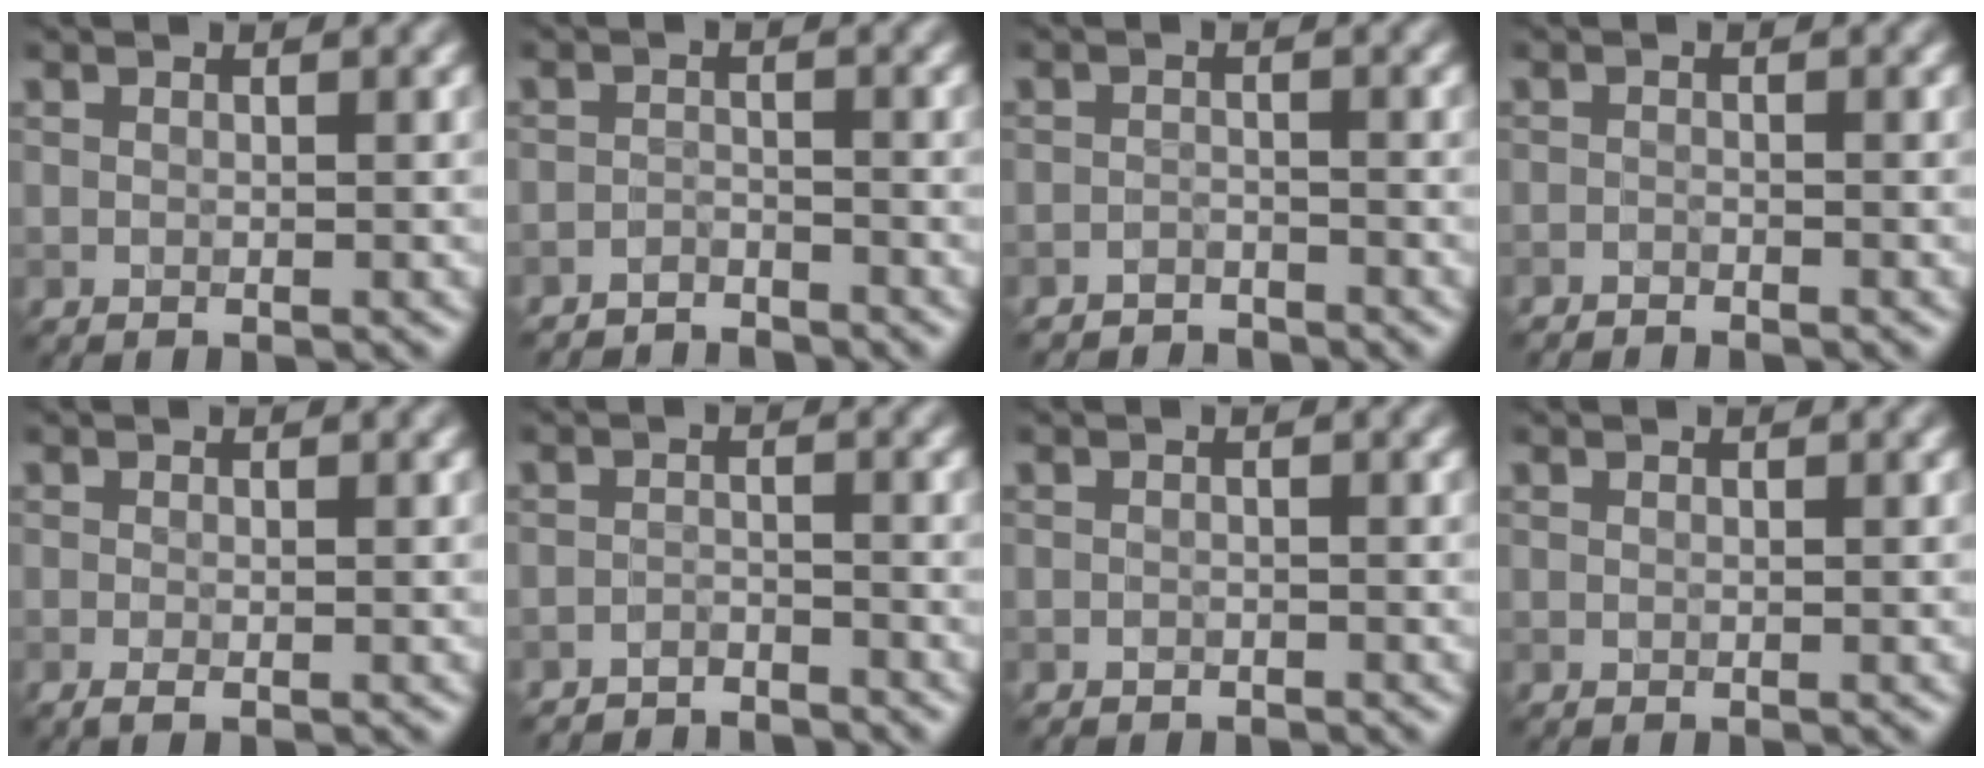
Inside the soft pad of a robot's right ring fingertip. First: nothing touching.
{"total": 2.7, "force": [-2.7, 0.5, 0.3], "torque": [-0.001, -0.003, -0.052]}
{"total": 2.4, "force": [-2.3, 0.5, 0.1], "torque": [0.004, 0.000, -0.044]}
{"total": 1.3, "force": [-1.3, 0.1, 0.1], "torque": [0.002, -0.005, -0.024]}
{"total": 1.0, "force": [-0.4, 0.2, 0.9], "torque": [-0.016, -0.005, -0.009]}
{"total": 3.4, "force": [-3.3, 0.5, 0.4], "torque": [-0.005, -0.007, -0.059]}
{"total": 0.7, "force": [-0.6, 0.3, 0.0], "torque": [0.004, -0.001, -0.010]}
{"total": 0.0}